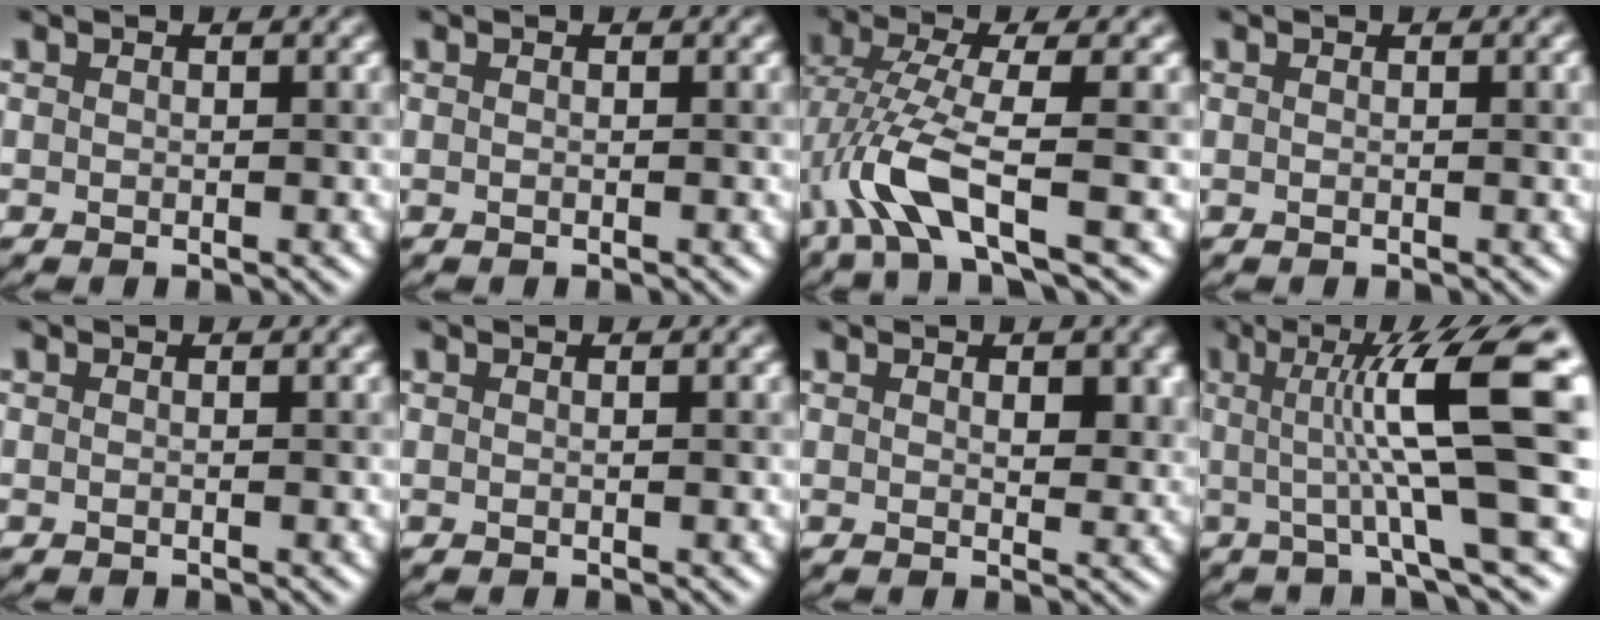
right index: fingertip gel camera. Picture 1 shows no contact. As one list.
[{"total": 0.0}, {"total": 5.7, "force": [-1.9, 1.2, 5.2], "torque": [-0.112, 0.002, -0.039]}, {"total": 1.0, "force": [0.1, 0.4, 0.9], "torque": [-0.005, -0.001, -0.002]}, {"total": 0.0}, {"total": 0.0}, {"total": 2.8, "force": [1.2, 1.4, 2.1], "torque": [-0.022, -0.003, 0.027]}, {"total": 11.1, "force": [1.3, 1.9, 10.8], "torque": [-0.129, 0.010, 0.018]}]